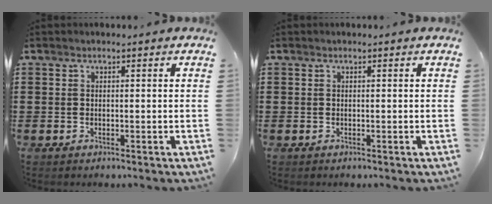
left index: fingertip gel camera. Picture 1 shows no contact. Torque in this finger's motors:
{"motor_torque": [-0.01, 0.00, 0.00, 0.00]}